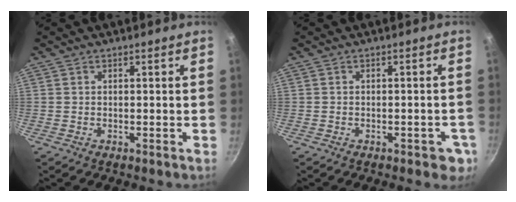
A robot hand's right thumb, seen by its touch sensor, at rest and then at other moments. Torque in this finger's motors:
{"motor_torque": [-0.14, -0.14, -0.25, 0.15, 0.08]}